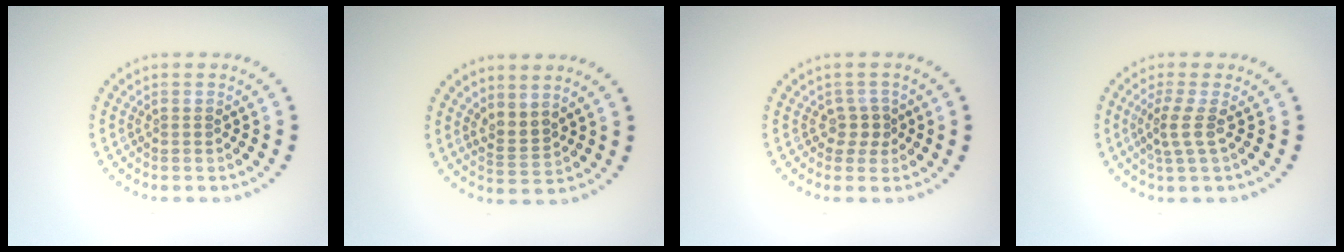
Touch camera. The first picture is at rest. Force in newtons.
{"total": 2.1, "press": 1.6, "slide": 1.3}
{"total": 1.6, "press": 1.2, "slide": 1.1}
{"total": 2.1, "press": 1.5, "slide": 1.5}